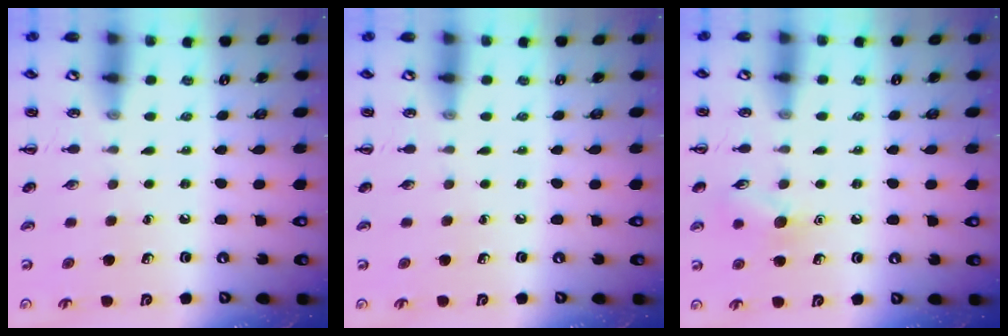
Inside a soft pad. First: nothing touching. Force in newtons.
{"total": 0.0}
{"total": 7.8, "press": 7.6, "slide": 1.3}